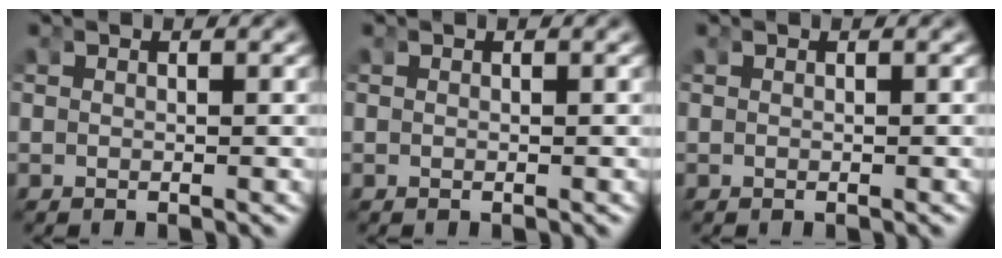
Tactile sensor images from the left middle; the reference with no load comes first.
{"total": 0.0}
{"total": 0.0}